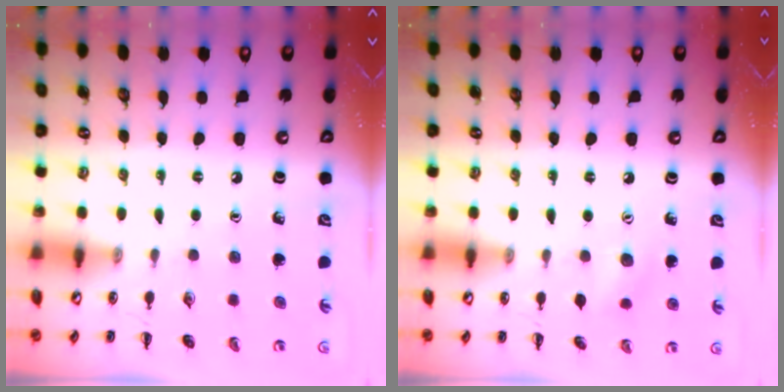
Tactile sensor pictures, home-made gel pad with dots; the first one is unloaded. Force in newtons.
{"total": 5.5, "press": 5.4, "slide": 1.1}